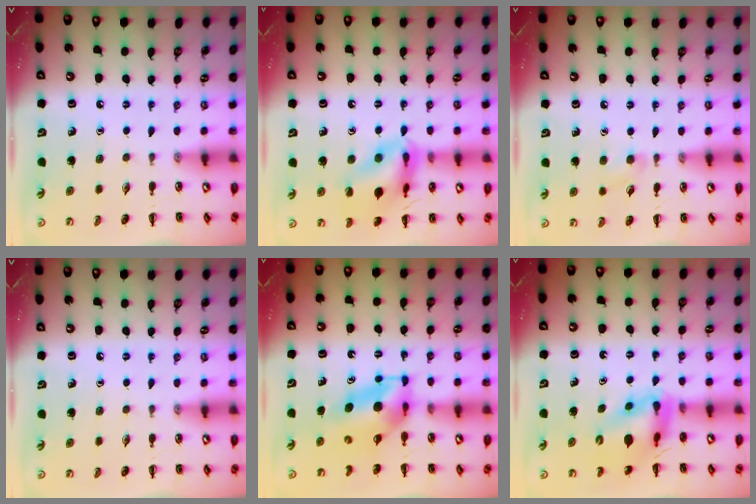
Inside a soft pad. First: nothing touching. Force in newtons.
{"total": 16.0, "press": 15.9, "slide": 2.0}
{"total": 4.4, "press": 3.9, "slide": 1.9}
{"total": 0.0}
{"total": 5.7, "press": 5.6, "slide": 1.1}
{"total": 10.0, "press": 9.6, "slide": 2.9}